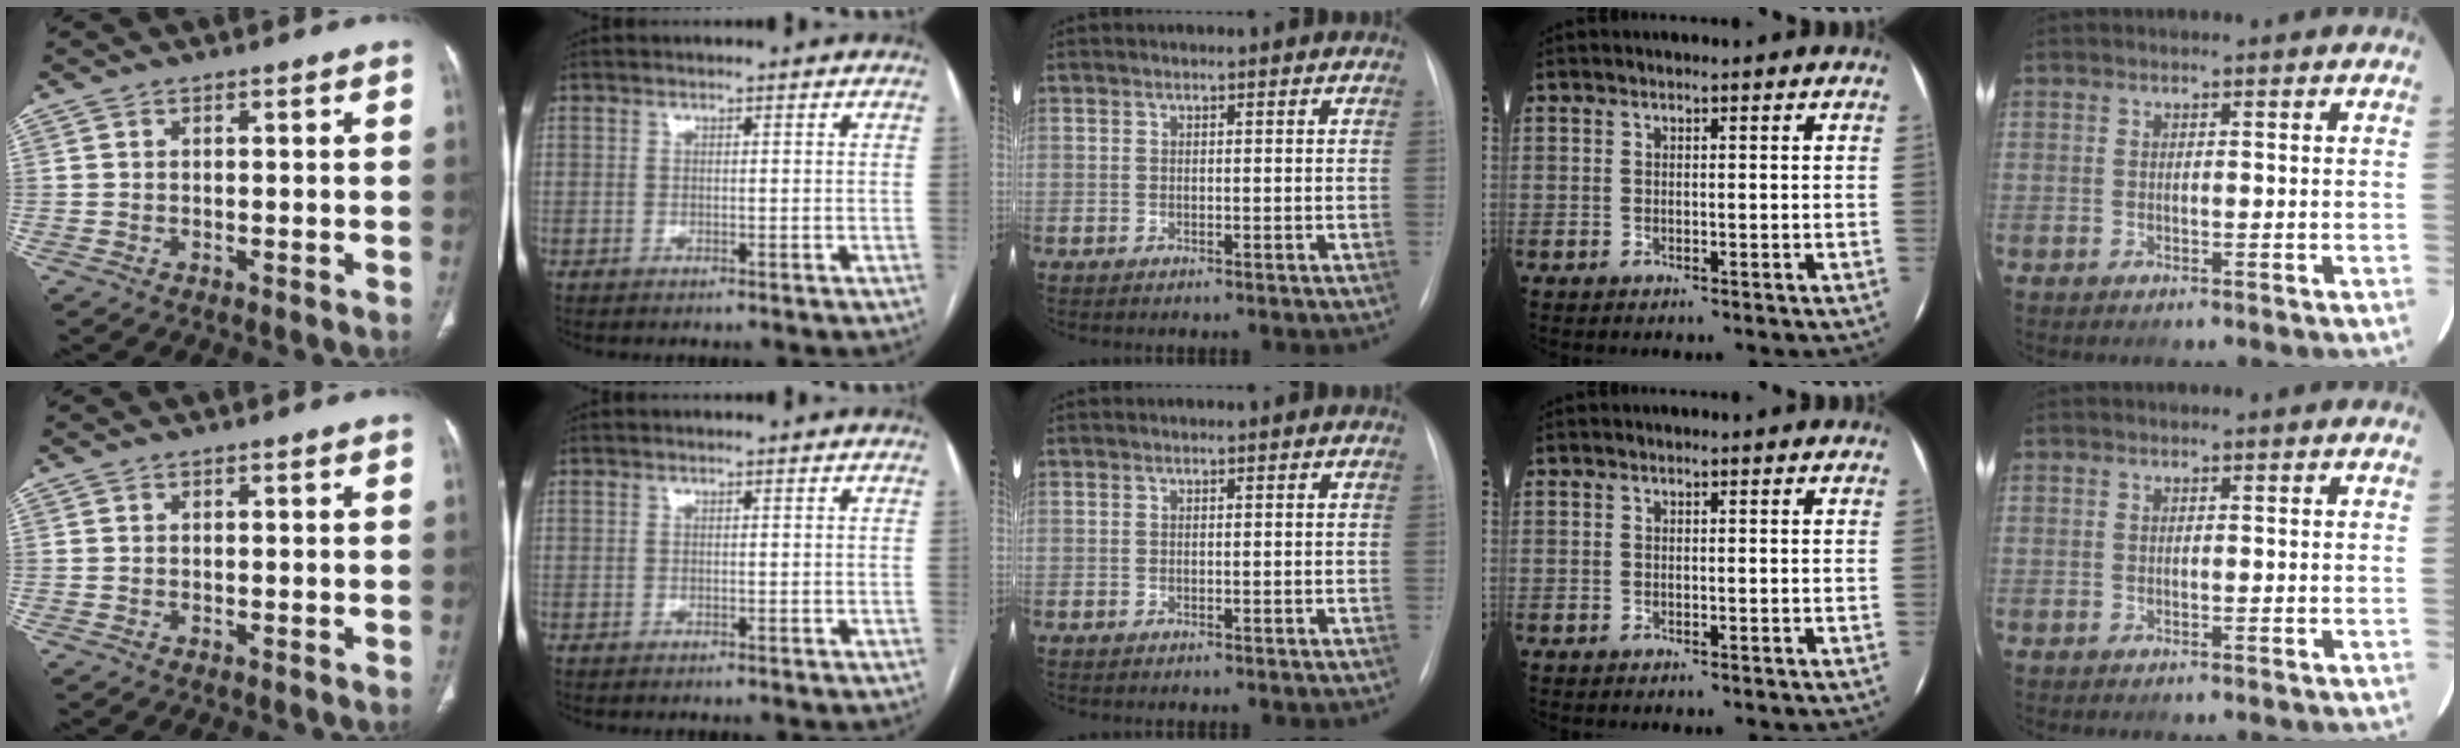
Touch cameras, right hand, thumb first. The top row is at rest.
{}